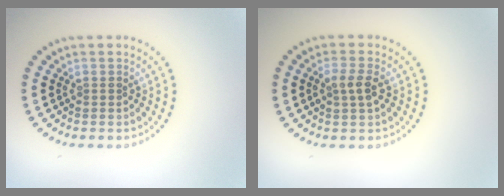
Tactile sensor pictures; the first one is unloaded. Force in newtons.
{"total": 2.0, "press": 2.0, "slide": 0.5}